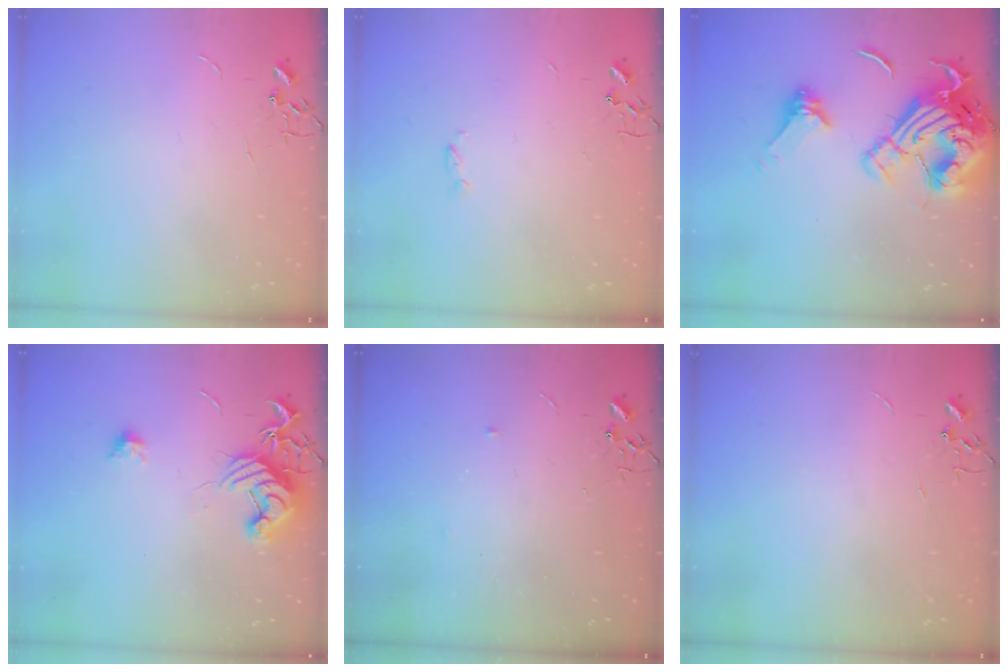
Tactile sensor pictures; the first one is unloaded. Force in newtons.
{"total": 2.3, "press": 2.2, "slide": 0.4}
{"total": 24.6, "press": 24.5, "slide": 2.6}
{"total": 12.7, "press": 12.6, "slide": 1.2}
{"total": 2.8, "press": 2.8, "slide": 0.4}
{"total": 0.0}